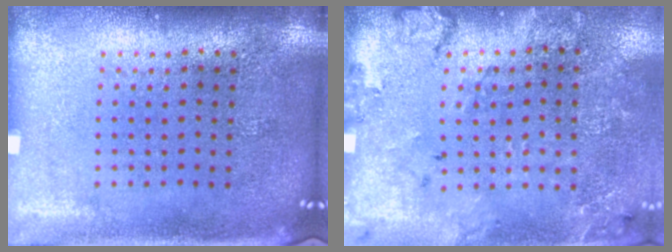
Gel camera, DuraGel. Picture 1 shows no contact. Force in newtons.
{"total": 1.8, "press": 1.7, "slide": 0.7}